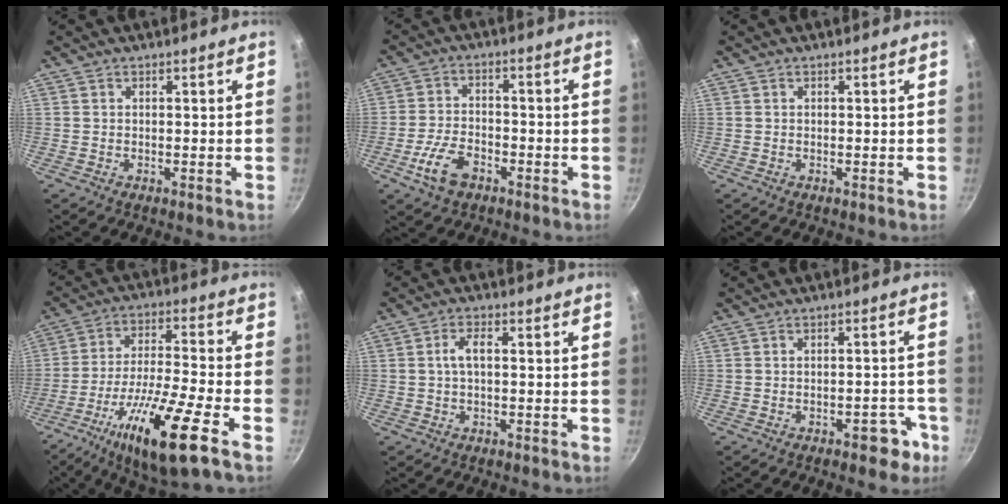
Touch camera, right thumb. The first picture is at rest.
{"total": 7.9, "force": [-3.9, 4.4, 5.2], "torque": [-0.096, 0.022, -0.074]}
{"total": 0.0}
{"total": 18.9, "force": [-9.2, 3.0, 16.2], "torque": [-0.291, 0.028, -0.162]}
{"total": 3.2, "force": [0.1, 1.3, 3.0], "torque": [-0.067, 0.011, 0.000]}
{"total": 5.6, "force": [-3.1, 2.7, 3.9], "torque": [-0.028, 0.028, -0.028]}